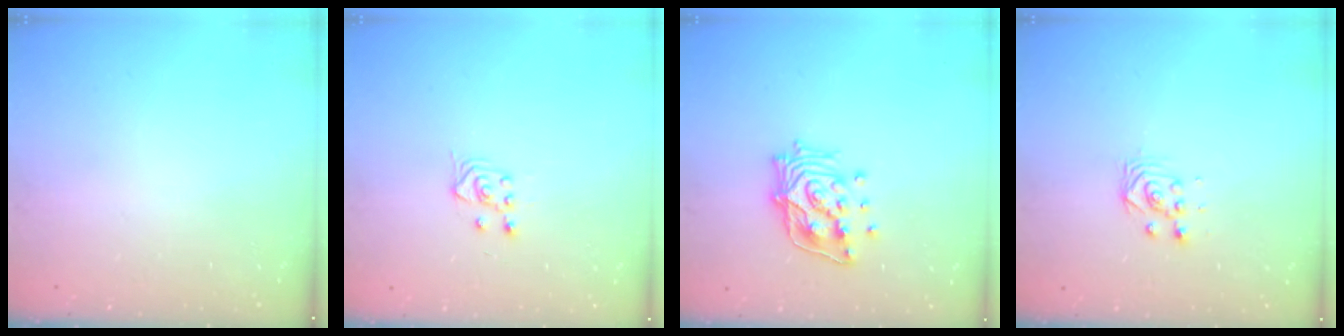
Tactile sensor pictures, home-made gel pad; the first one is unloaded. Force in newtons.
{"total": 3.2, "press": 2.9, "slide": 1.4}
{"total": 15.2, "press": 15.1, "slide": 2.0}
{"total": 3.0, "press": 2.9, "slide": 0.3}